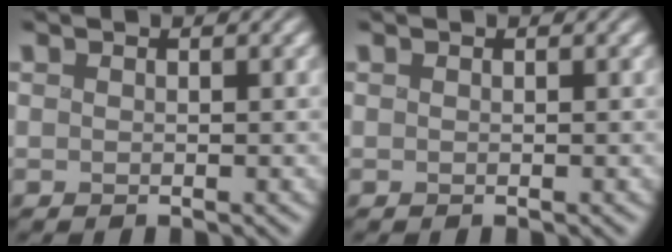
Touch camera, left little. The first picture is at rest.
{"total": 0.0}